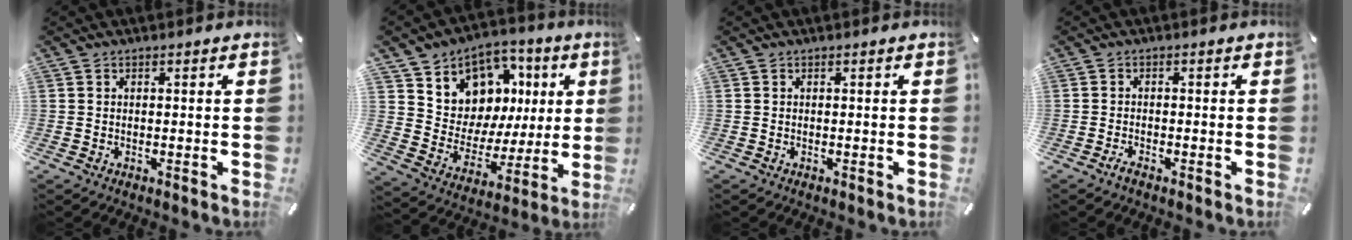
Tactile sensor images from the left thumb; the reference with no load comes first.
{"total": 10.5, "force": [4.6, 9.3, 1.5], "torque": [-0.030, -0.055, 0.093]}
{"total": 0.0}
{"total": 1.4, "force": [-1.2, 0.3, 0.7], "torque": [-0.015, 0.002, -0.023]}